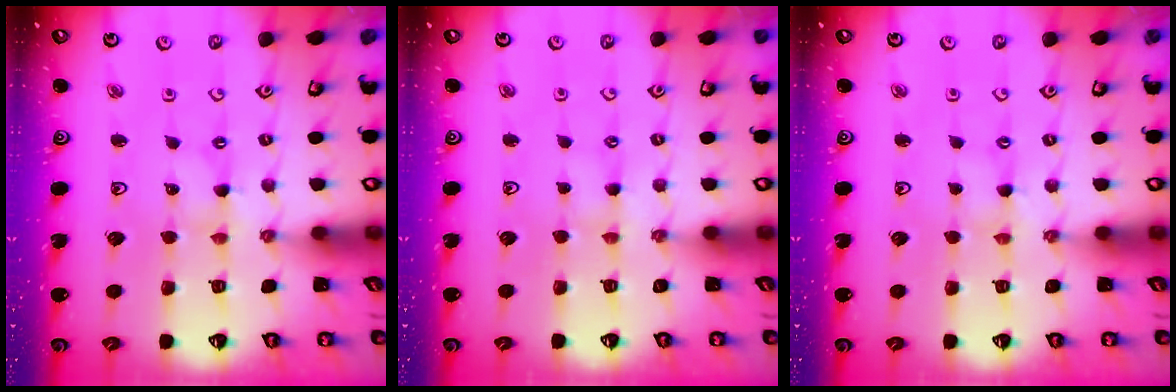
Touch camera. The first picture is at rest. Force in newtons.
{"total": 1.7, "press": 1.7, "slide": 0.4}
{"total": 1.3, "press": 1.3, "slide": 0.3}